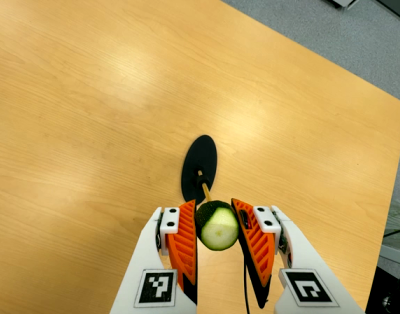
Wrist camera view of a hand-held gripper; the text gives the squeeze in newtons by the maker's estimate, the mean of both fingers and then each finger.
{"total": 9.2, "left": 8.4, "right": 10.0}